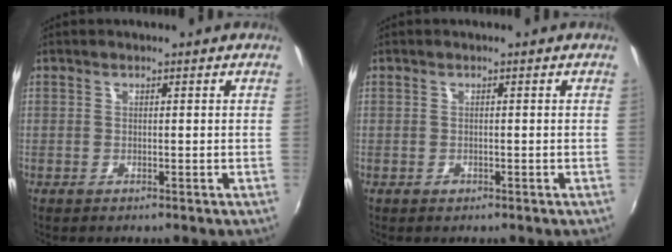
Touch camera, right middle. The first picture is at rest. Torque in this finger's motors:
{"motor_torque": [0.32, -0.25, 0.03, 0.02]}